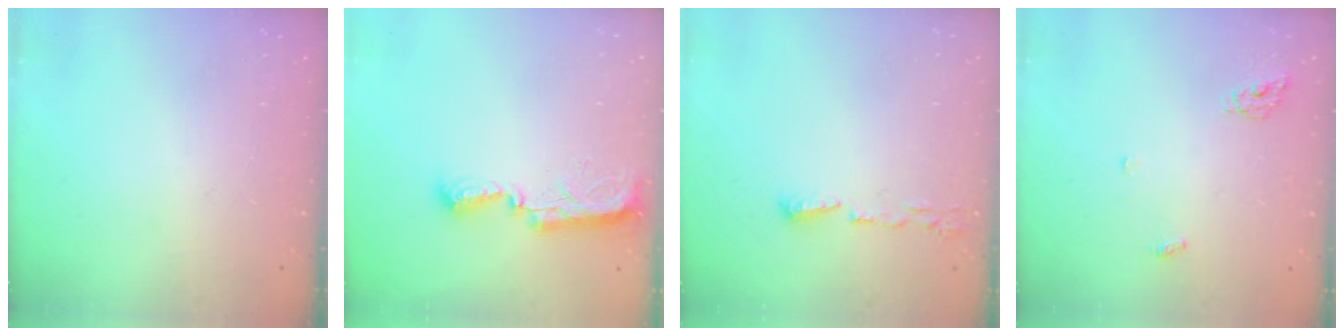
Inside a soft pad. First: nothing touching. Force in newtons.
{"total": 8.3, "press": 8.3, "slide": 0.9}
{"total": 6.0, "press": 5.8, "slide": 1.2}
{"total": 5.0, "press": 5.0, "slide": 0.3}